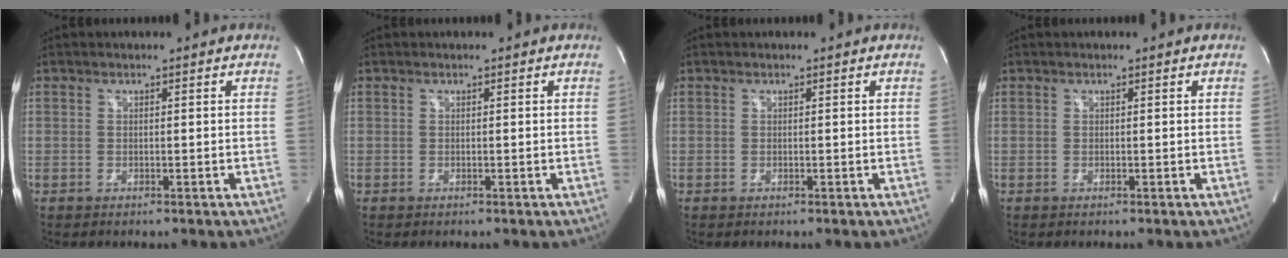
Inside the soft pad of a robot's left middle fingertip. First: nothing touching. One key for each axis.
{"total": 0.0}
{"total": 0.0}
{"total": 0.0}